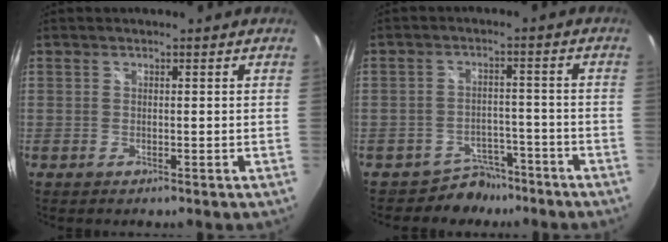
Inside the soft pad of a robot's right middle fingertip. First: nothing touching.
{"total": 5.7, "force": [-4.6, 3.3, -0.4], "torque": [0.006, 0.022, -0.070]}